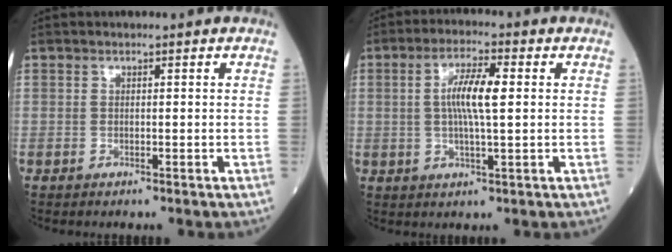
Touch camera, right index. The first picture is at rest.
{"total": 7.0, "force": [1.0, 0.9, 6.9], "torque": [-0.134, 0.007, 0.017]}